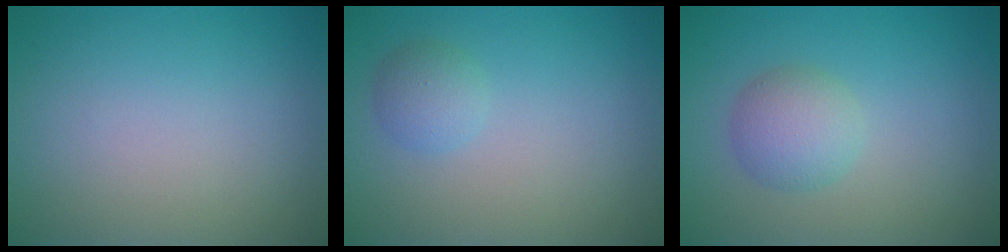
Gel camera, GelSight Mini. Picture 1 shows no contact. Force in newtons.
{"total": 1.7, "press": 1.7, "slide": 0.1}
{"total": 3.0, "press": 3.0, "slide": 0.1}